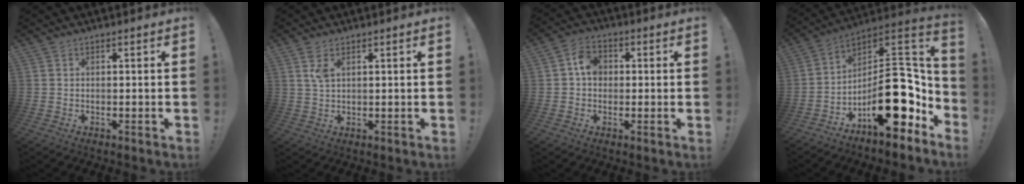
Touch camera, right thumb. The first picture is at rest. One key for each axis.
{"total": 3.2, "fx": 1.5, "fy": 1.4, "fz": 2.5, "tx": -0.050, "ty": -0.002, "tz": 0.027}
{"total": 6.2, "fx": 0.5, "fy": 5.0, "fz": 3.7, "tx": -0.054, "ty": 0.010, "tz": 0.009}
{"total": 23.0, "fx": -6.2, "fy": 11.5, "fz": 19.0, "tx": -0.255, "ty": 0.035, "tz": -0.084}